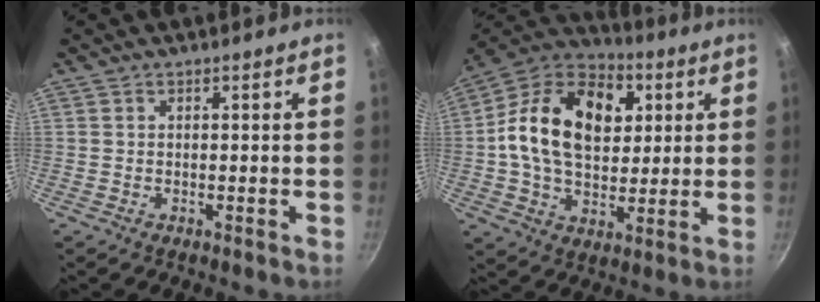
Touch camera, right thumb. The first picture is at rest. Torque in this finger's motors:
{"motor_torque": [2.45, 2.57, 0.76, -0.44, 0.36]}